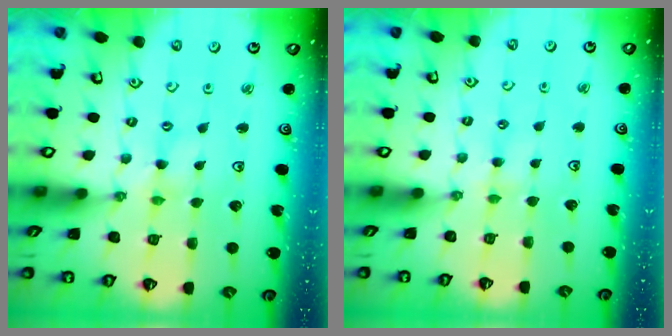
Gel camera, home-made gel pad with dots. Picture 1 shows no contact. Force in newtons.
{"total": 3.0, "press": 3.0, "slide": 0.5}